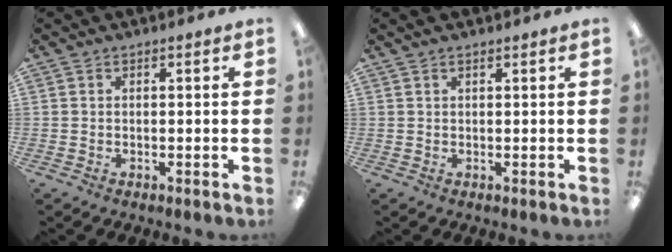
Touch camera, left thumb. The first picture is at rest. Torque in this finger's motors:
{"motor_torque": [-0.25, 0.10, -0.10, 0.33, 0.00]}